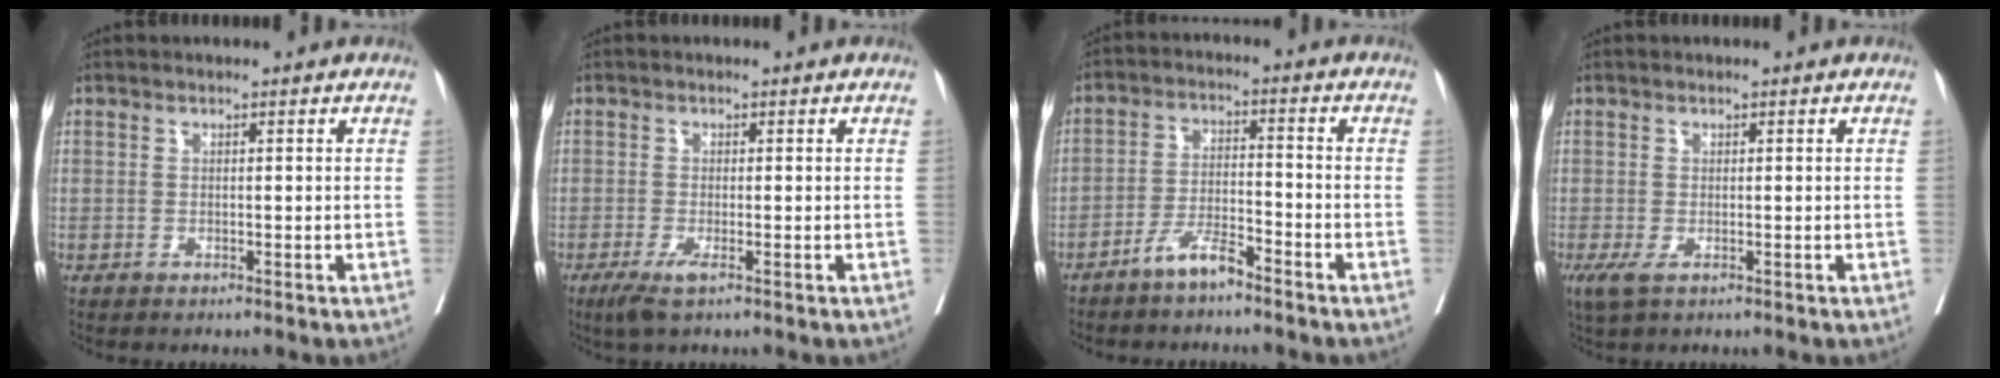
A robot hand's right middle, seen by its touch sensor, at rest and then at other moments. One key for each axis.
{"total": 2.7, "fx": -1.5, "fy": 0.3, "fz": 2.2, "tx": -0.042, "ty": -0.008, "tz": -0.027}
{"total": 4.9, "fx": -4.0, "fy": 0.7, "fz": 2.7, "tx": -0.052, "ty": -0.001, "tz": -0.078}
{"total": 2.6, "fx": -1.1, "fy": 0.9, "fz": 2.2, "tx": -0.049, "ty": -0.010, "tz": -0.013}